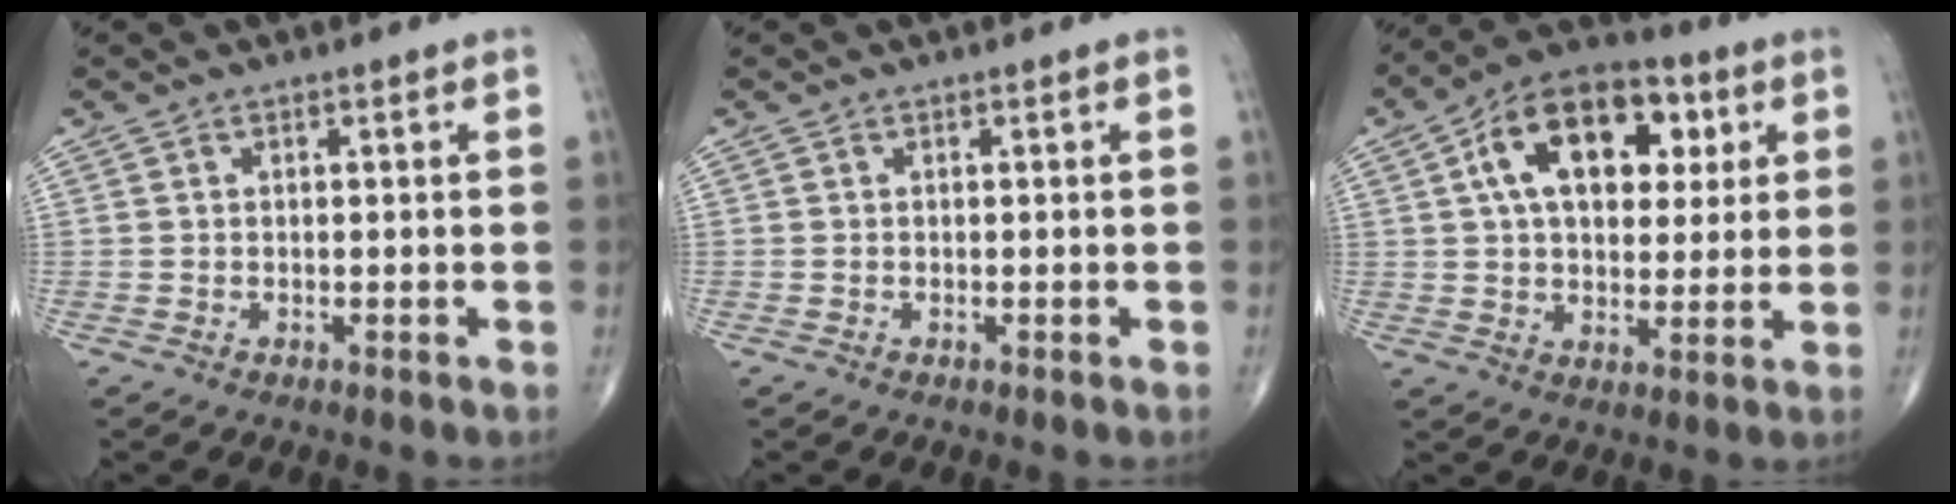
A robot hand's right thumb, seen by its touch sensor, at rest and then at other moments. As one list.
[{"total": 0.0}, {"total": 18.1, "force": [5.5, 10.9, 13.3], "torque": [-0.174, 0.009, 0.081]}]